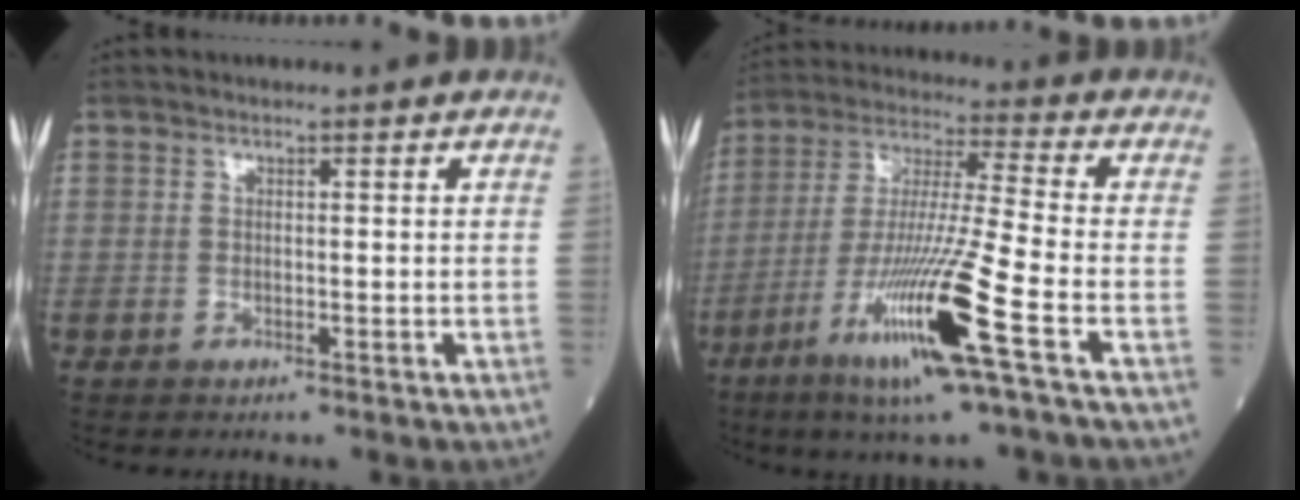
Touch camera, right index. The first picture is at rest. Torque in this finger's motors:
{"motor_torque": [1.65, -0.49, 1.05, 0.21]}